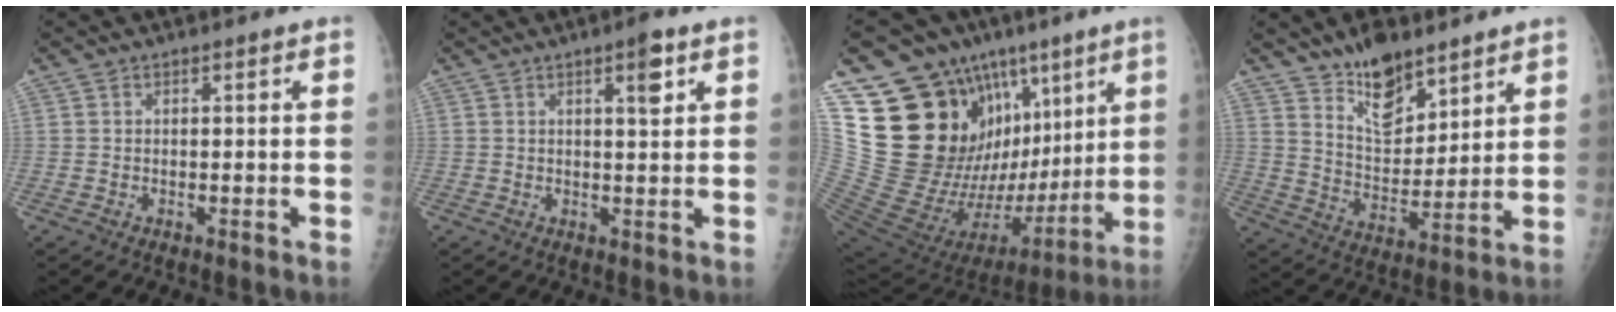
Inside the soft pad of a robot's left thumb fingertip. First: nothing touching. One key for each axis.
{"total": 3.8, "fx": 2.0, "fy": 0.9, "fz": 3.1, "tx": -0.037, "ty": -0.008, "tz": 0.028}
{"total": 31.7, "fx": 10.5, "fy": 18.0, "fz": 23.9, "tx": -0.346, "ty": -0.005, "tz": 0.208}
{"total": 11.9, "fx": 8.7, "fy": 5.6, "fz": 5.8, "tx": -0.062, "ty": -0.069, "tz": 0.161}